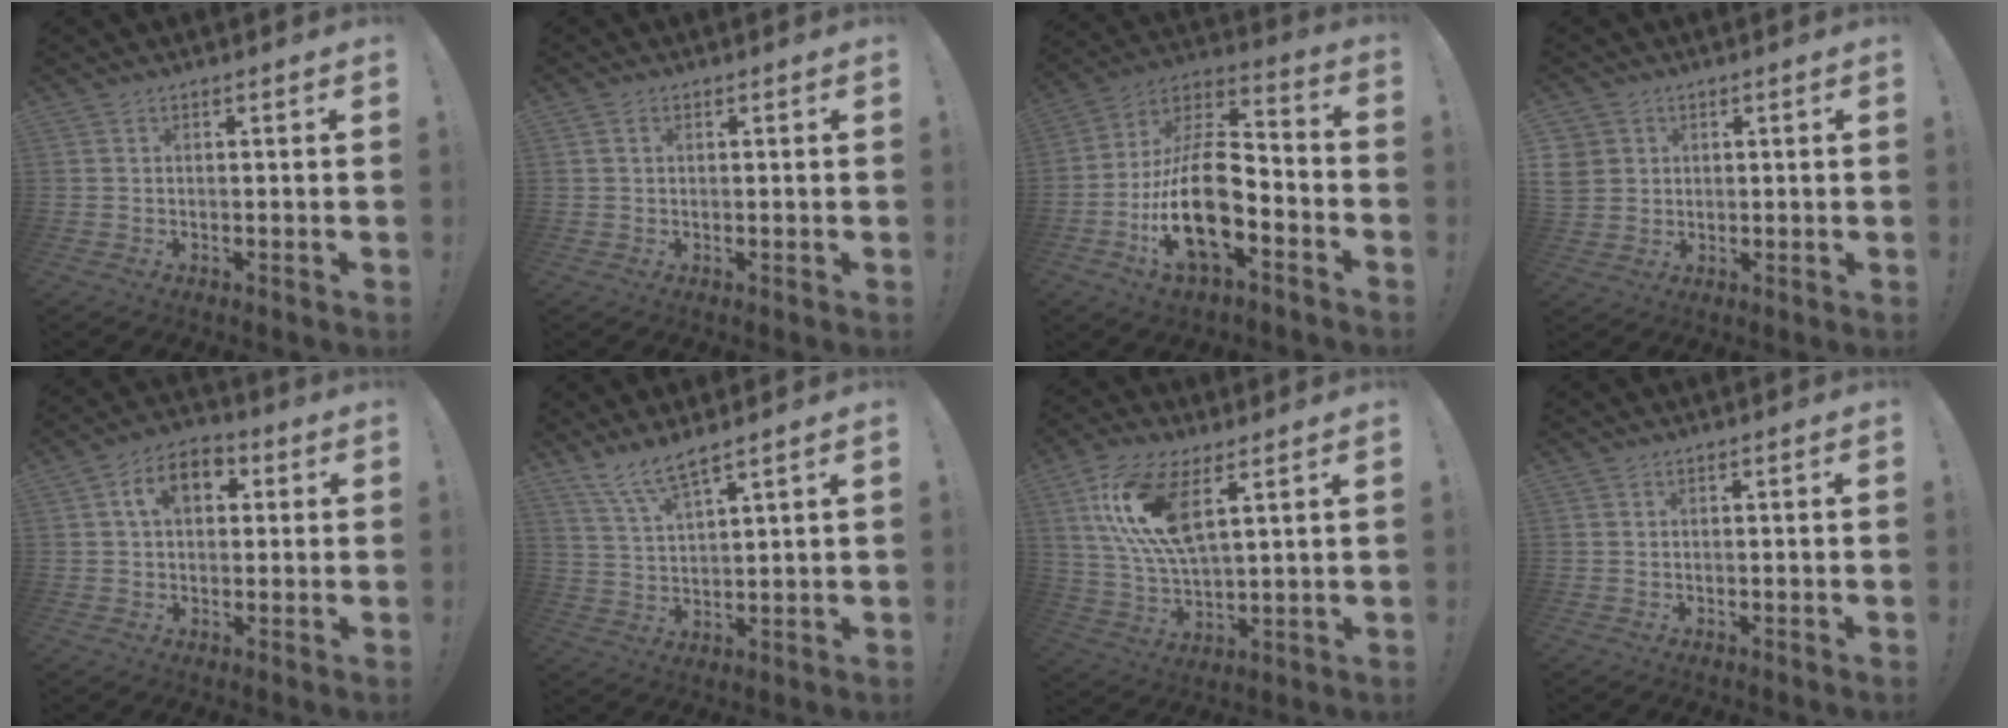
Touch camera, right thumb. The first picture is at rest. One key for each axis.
{"total": 1.0, "fx": 0.5, "fy": 0.7, "fz": 0.6, "tx": -0.004, "ty": 0.000, "tz": 0.007}
{"total": 20.5, "fx": -6.2, "fy": 9.7, "fz": 16.9, "tx": -0.331, "ty": 0.023, "tz": -0.102}
{"total": 4.7, "fx": 1.8, "fy": 4.2, "fz": 1.0, "tx": -0.024, "ty": -0.009, "tz": 0.037}
{"total": 10.1, "fx": 2.8, "fy": 6.7, "fz": 7.0, "tx": -0.112, "ty": 0.018, "tz": 0.050}
{"total": 7.3, "fx": 6.1, "fy": 0.8, "fz": 3.9, "tx": -0.083, "ty": -0.031, "tz": 0.111}
{"total": 15.4, "fx": 7.0, "fy": 6.0, "fz": 12.3, "tx": -0.249, "ty": -0.022, "tz": 0.121}
{"total": 0.0}